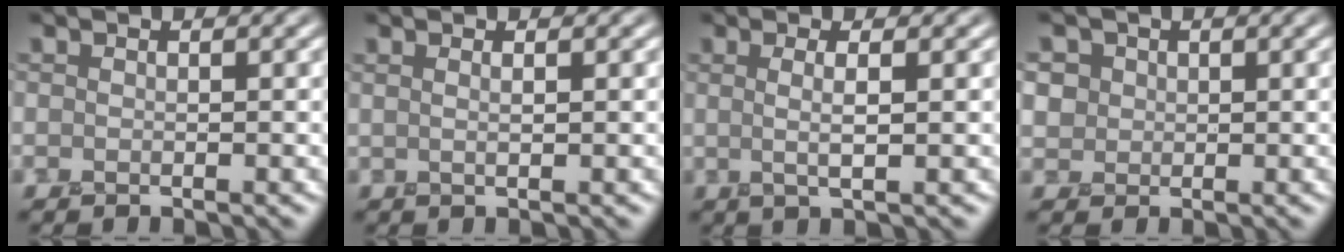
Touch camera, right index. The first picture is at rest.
{"total": 0.8, "force": [0.6, 0.2, 0.6], "torque": [0.000, 0.002, 0.003]}
{"total": 2.0, "force": [0.4, 0.4, 1.9], "torque": [-0.030, 0.002, 0.007]}
{"total": 2.4, "force": [1.0, 2.2, 0.2], "torque": [-0.006, 0.022, 0.015]}